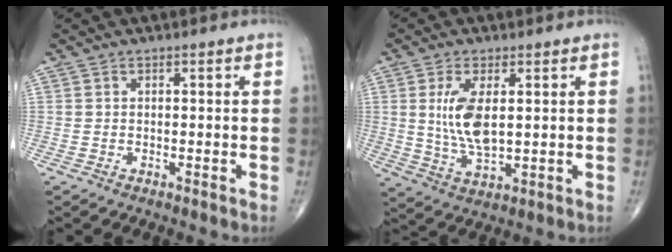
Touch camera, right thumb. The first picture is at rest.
{"total": 8.9, "force": [1.6, 3.9, 7.8], "torque": [-0.153, -0.015, 0.039]}